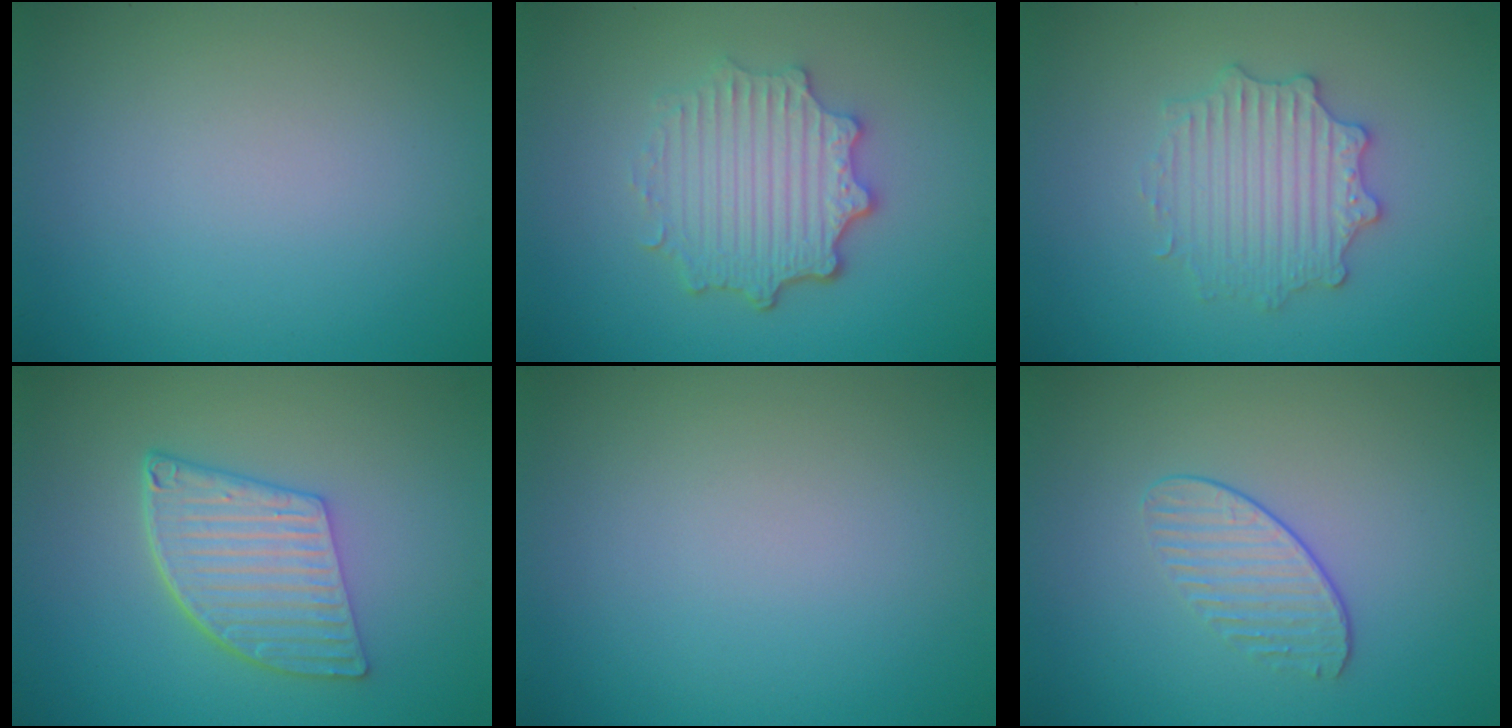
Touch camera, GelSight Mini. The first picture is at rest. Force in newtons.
{"total": 4.9, "press": 3.8, "slide": 3.0}
{"total": 3.1, "press": 3.1, "slide": 0.6}
{"total": 5.6, "press": 4.1, "slide": 3.7}
{"total": 0.0}
{"total": 1.8, "press": 1.3, "slide": 1.1}